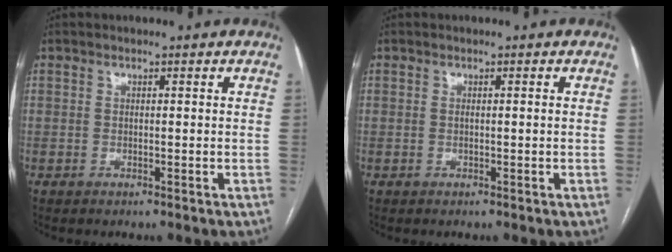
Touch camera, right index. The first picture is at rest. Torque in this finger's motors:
{"motor_torque": [-0.21, -0.04, -0.04, 0.00]}